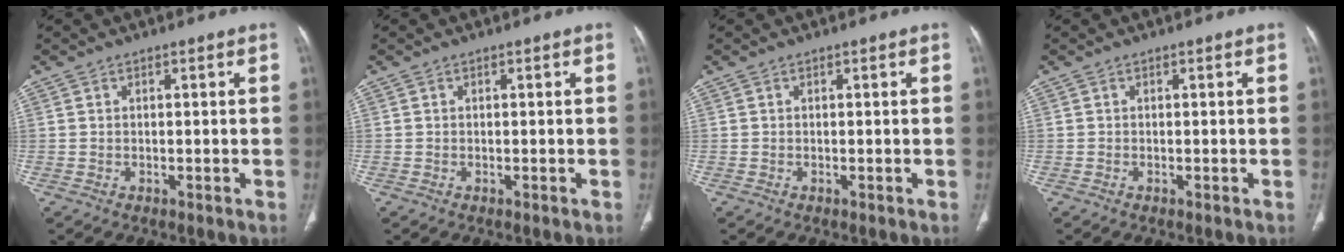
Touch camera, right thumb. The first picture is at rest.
{"total": 0.0}
{"total": 0.0}
{"total": 0.0}